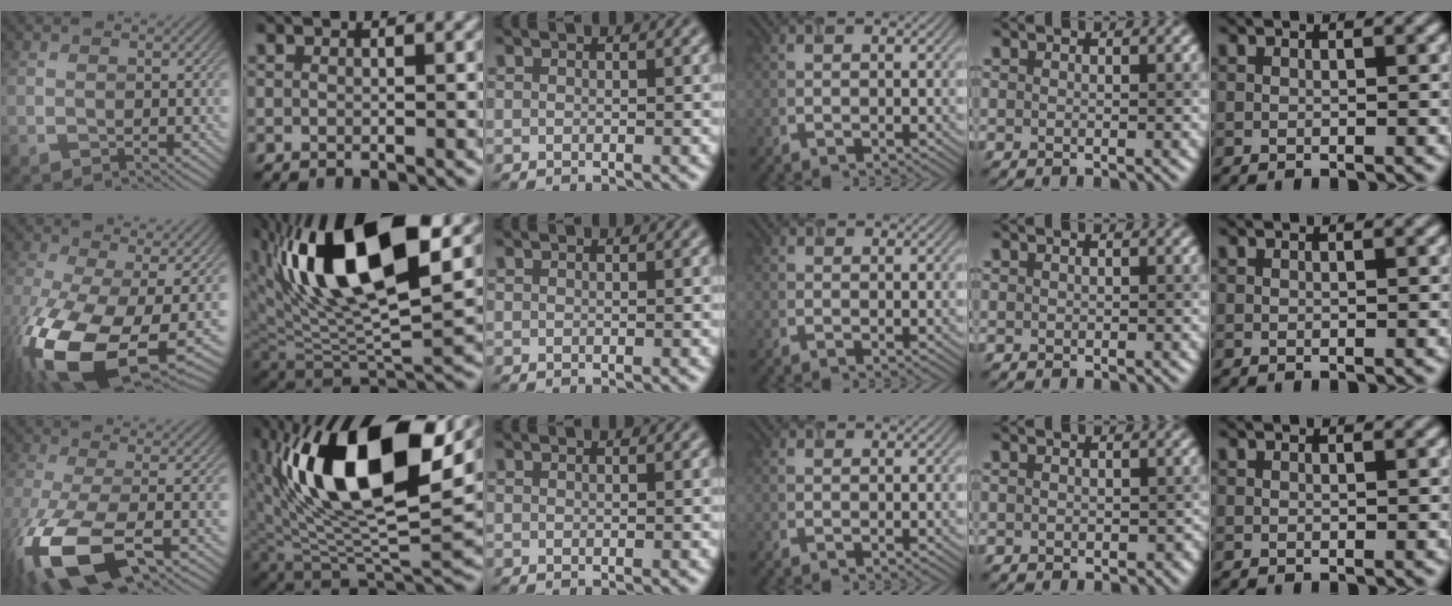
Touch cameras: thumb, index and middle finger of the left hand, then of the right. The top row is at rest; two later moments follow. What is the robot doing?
{"motion": "extract", "object": "airpods case & airpods"}